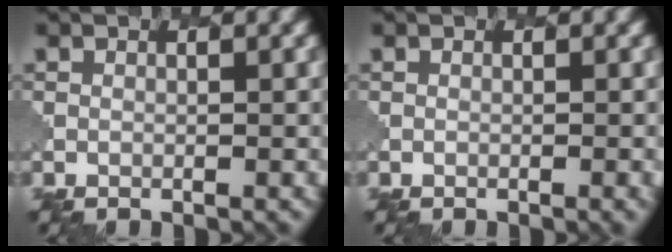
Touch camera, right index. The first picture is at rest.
{"total": 1.0, "force": [-0.3, 0.3, 0.9], "torque": [-0.006, 0.000, -0.002]}